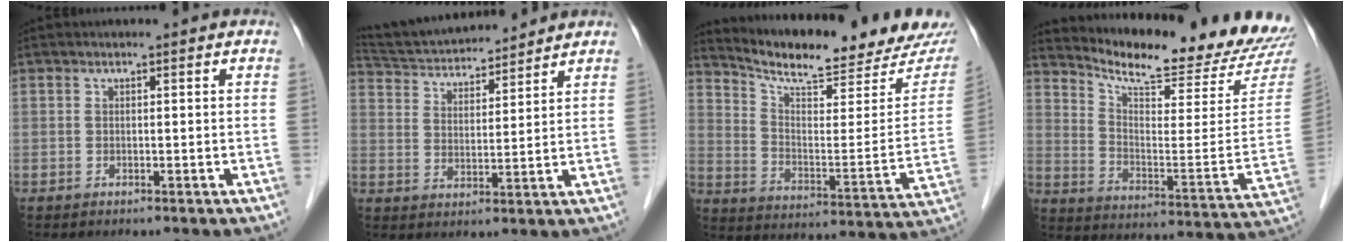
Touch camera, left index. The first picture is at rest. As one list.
[{"total": 13.4, "force": [12.7, 2.0, 4.1], "torque": [-0.078, 0.026, 0.217]}, {"total": 20.2, "force": [18.8, 1.5, 7.2], "torque": [-0.119, -0.070, 0.259]}, {"total": 21.3, "force": [20.5, 1.4, 5.4], "torque": [-0.098, -0.112, 0.266]}]